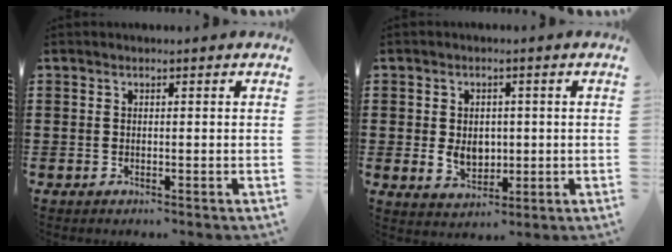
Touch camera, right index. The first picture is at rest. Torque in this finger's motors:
{"motor_torque": [2.14, 0.00, 0.16, 0.12]}